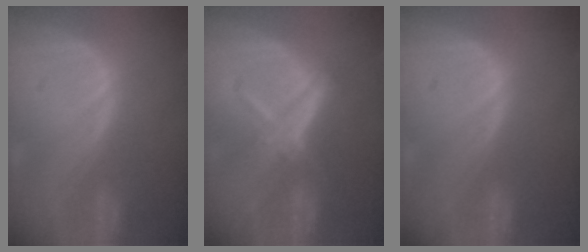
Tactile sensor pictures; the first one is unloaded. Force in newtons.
{"total": 5.6, "press": 5.1, "slide": 2.4}
{"total": 0.0}